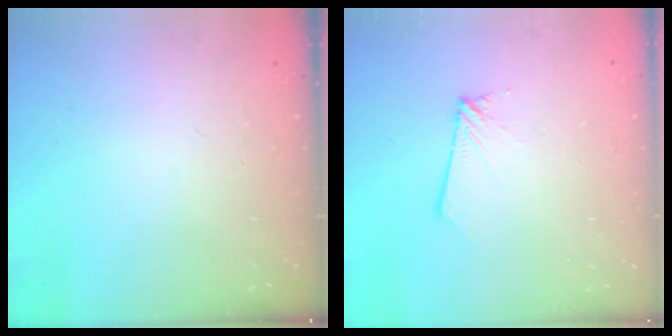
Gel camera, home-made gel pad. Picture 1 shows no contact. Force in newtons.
{"total": 1.8, "press": 1.8, "slide": 0.2}